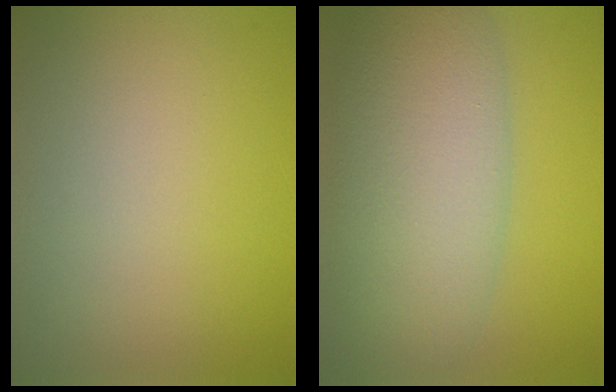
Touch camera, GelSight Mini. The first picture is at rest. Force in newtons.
{"total": 9.6, "press": 9.6, "slide": 0.3}